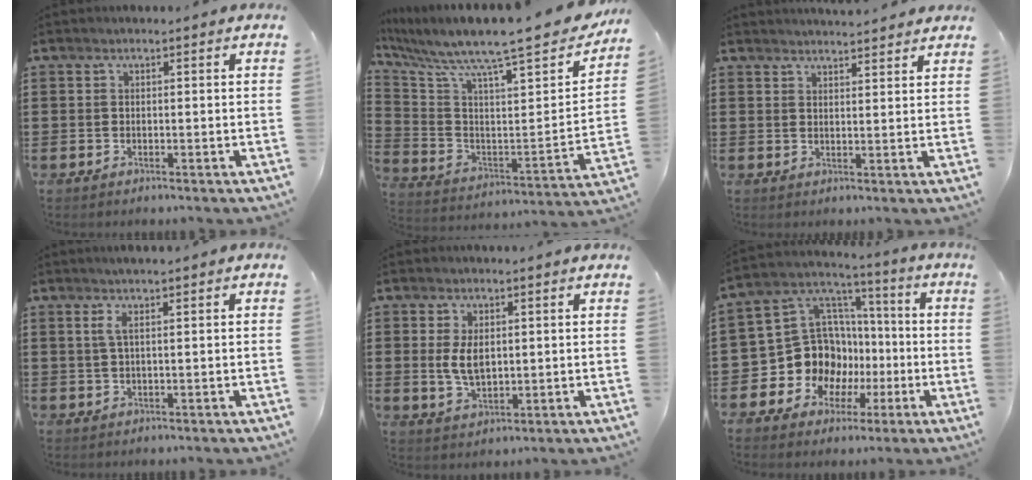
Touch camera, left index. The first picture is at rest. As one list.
[{"total": 10.8, "force": [9.3, 0.3, 5.6], "torque": [-0.115, -0.085, 0.139]}, {"total": 2.6, "force": [2.6, -0.2, 0.0], "torque": [-0.008, -0.006, 0.049]}, {"total": 2.2, "force": [0.5, 0.2, 2.2], "torque": [-0.049, -0.005, 0.006]}, {"total": 4.7, "force": [0.8, 2.6, 3.9], "torque": [-0.088, 0.004, 0.012]}, {"total": 12.8, "force": [-3.2, 11.6, 4.5], "torque": [-0.131, -0.005, -0.049]}]